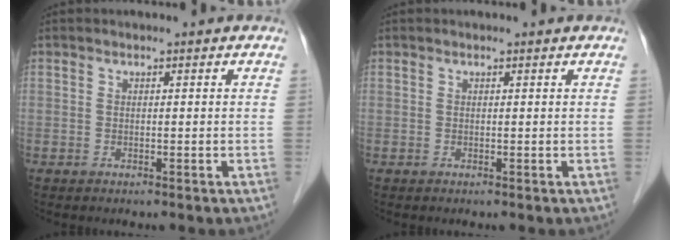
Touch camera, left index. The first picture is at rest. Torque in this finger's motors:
{"motor_torque": [0.15, -0.09, 0.05, 0.01]}